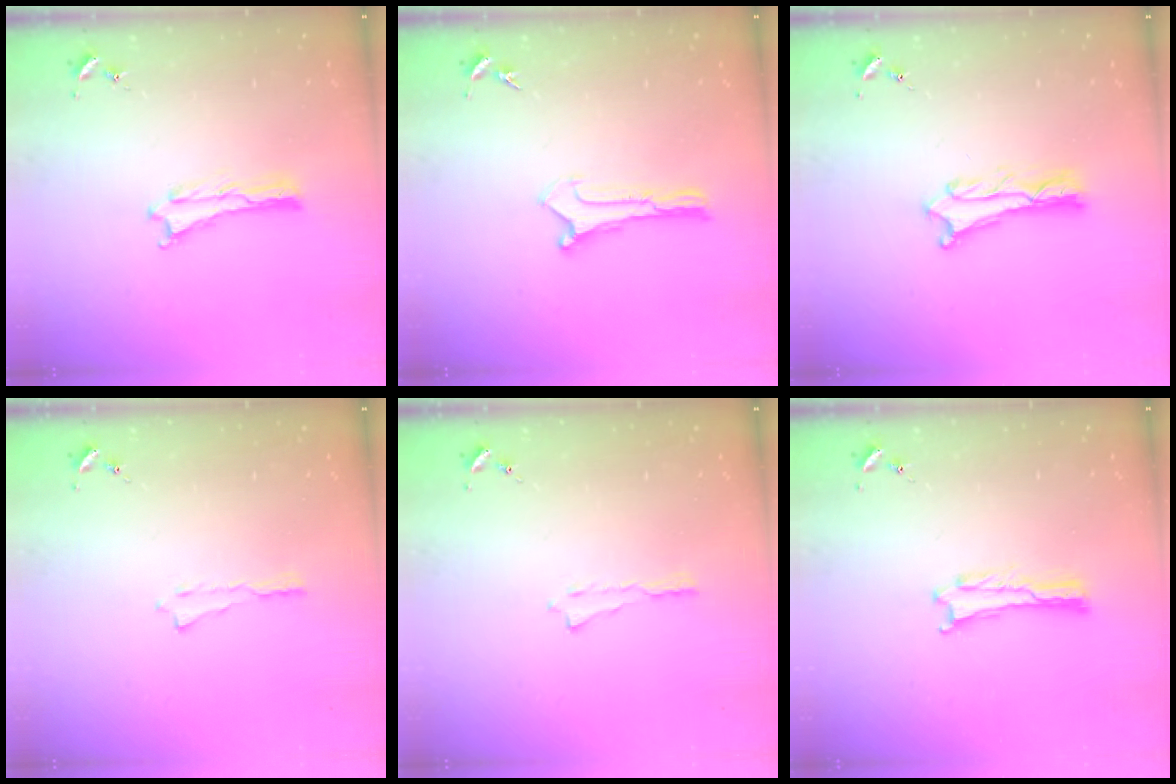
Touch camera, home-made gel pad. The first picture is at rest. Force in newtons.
{"total": 0.0}
{"total": 1.8, "press": 1.8, "slide": 0.2}
{"total": 0.0}
{"total": 0.0}
{"total": 0.0}